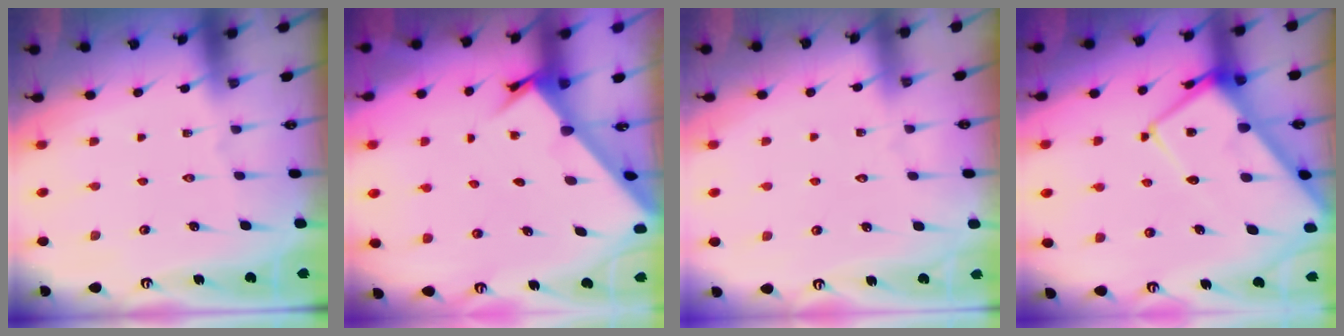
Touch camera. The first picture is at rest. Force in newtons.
{"total": 2.2, "press": 2.2, "slide": 0.2}
{"total": 2.8, "press": 2.8, "slide": 0.4}
{"total": 13.1, "press": 13.0, "slide": 0.6}